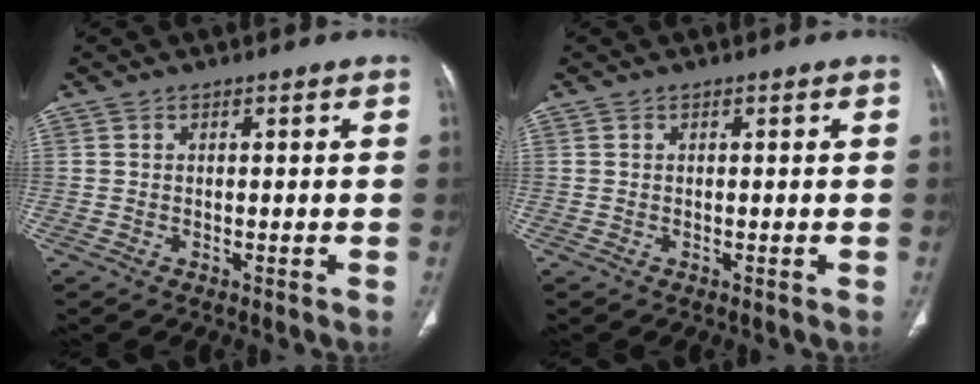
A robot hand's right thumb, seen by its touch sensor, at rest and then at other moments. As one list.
[{"total": 0.0}]